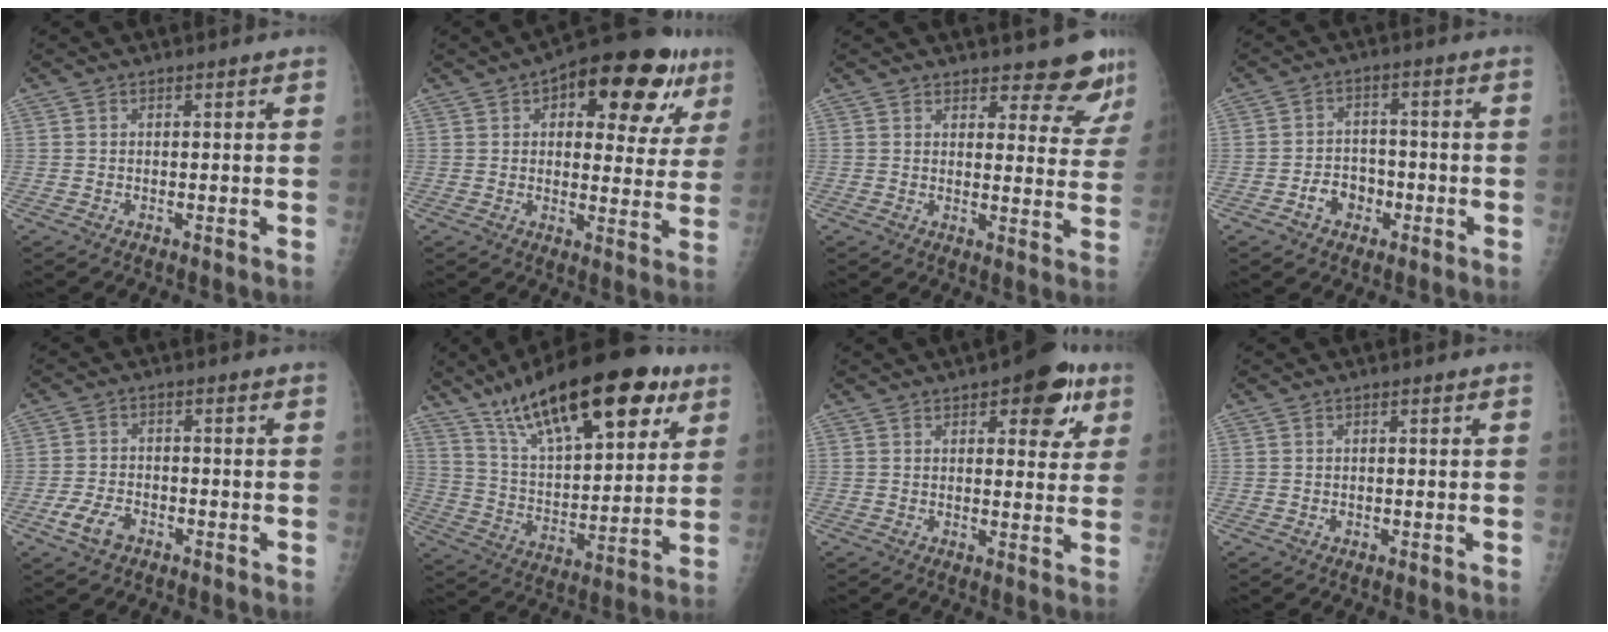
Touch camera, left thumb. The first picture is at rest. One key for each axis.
{"total": 19.3, "fx": 8.8, "fy": 8.9, "fz": 14.7, "tx": -0.156, "ty": 0.000, "tz": 0.114}
{"total": 9.8, "fx": 8.6, "fy": 3.2, "fz": 3.3, "tx": -0.001, "ty": -0.060, "tz": 0.090}
{"total": 5.2, "fx": -2.4, "fy": 4.1, "fz": 2.3, "tx": -0.014, "ty": 0.027, "tz": -0.041}
{"total": 4.8, "fx": -2.6, "fy": 2.8, "fz": 2.9, "tx": -0.058, "ty": 0.014, "tz": -0.049}
{"total": 26.4, "fx": 15.4, "fy": 9.8, "fz": 19.1, "tx": -0.278, "ty": -0.032, "tz": 0.258}
{"total": 10.4, "fx": 5.2, "fy": 4.7, "fz": 7.7, "tx": -0.057, "ty": -0.013, "tz": 0.058}
{"total": 0.7, "fx": 0.1, "fy": 0.5, "fz": 0.5, "tx": -0.004, "ty": 0.001, "tz": 0.002}